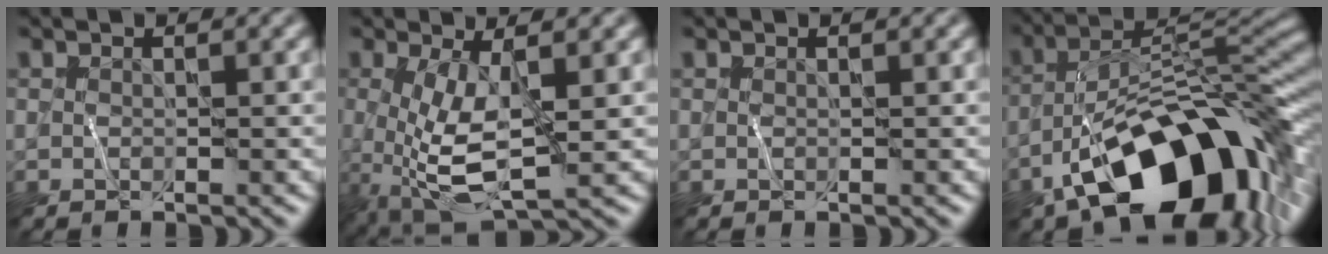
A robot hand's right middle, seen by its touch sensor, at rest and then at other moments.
{"total": 6.0, "force": [-0.3, 2.2, 5.6], "torque": [-0.129, -0.014, -0.002]}
{"total": 0.0}
{"total": 14.8, "force": [-7.7, 7.2, 10.4], "torque": [-0.138, 0.014, -0.140]}